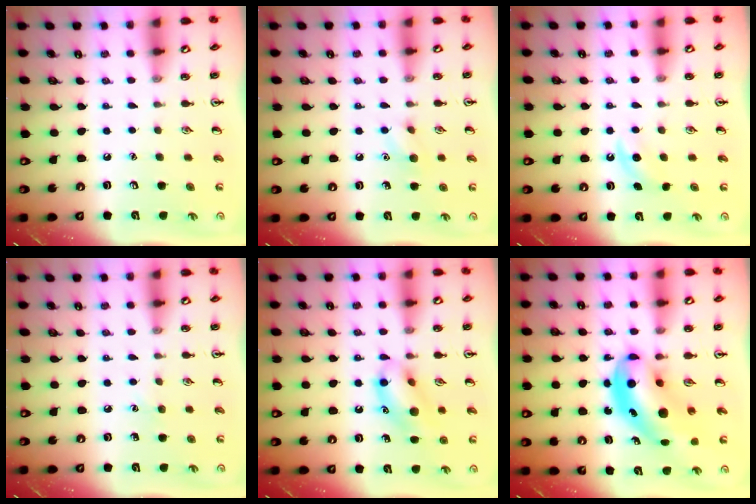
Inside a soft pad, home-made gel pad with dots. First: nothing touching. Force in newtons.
{"total": 6.4, "press": 6.2, "slide": 1.4}
{"total": 5.6, "press": 5.3, "slide": 1.9}
{"total": 3.9, "press": 3.7, "slide": 1.2}
{"total": 12.8, "press": 12.5, "slide": 2.5}
{"total": 10.7, "press": 10.2, "slide": 3.3}